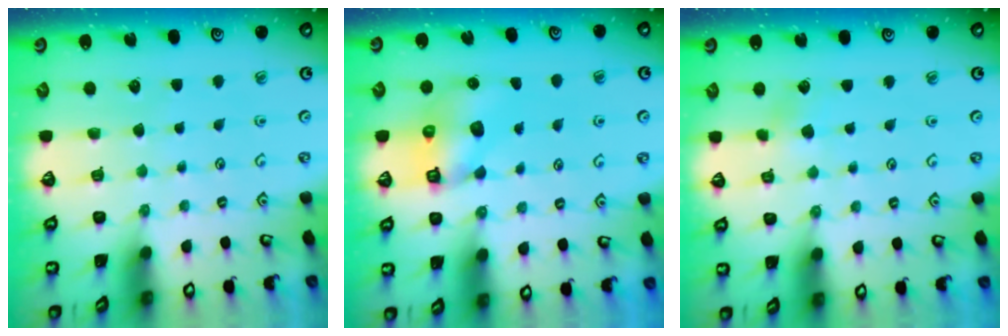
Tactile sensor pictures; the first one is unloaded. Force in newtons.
{"total": 6.8, "press": 6.7, "slide": 1.0}
{"total": 2.3, "press": 2.3, "slide": 0.2}